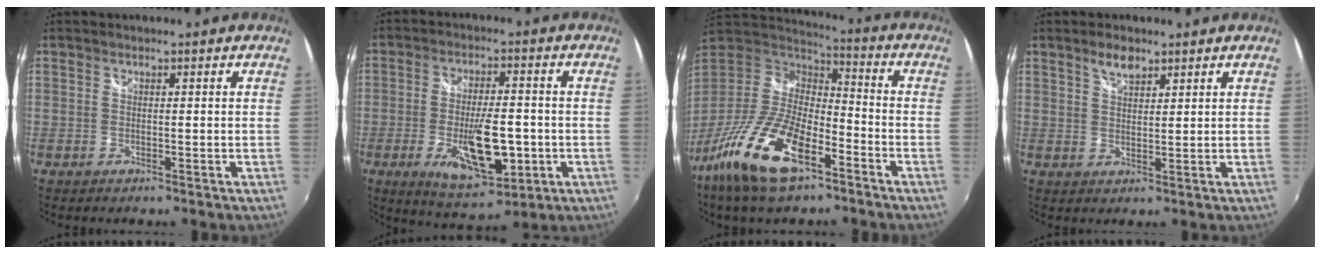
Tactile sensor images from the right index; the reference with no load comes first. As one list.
[{"total": 13.6, "force": [-3.9, 4.9, 12.1], "torque": [-0.220, -0.022, -0.053]}, {"total": 20.4, "force": [-11.9, 7.9, 14.6], "torque": [-0.306, -0.035, -0.226]}, {"total": 3.5, "force": [2.5, 1.6, 1.9], "torque": [-0.031, 0.005, 0.045]}]